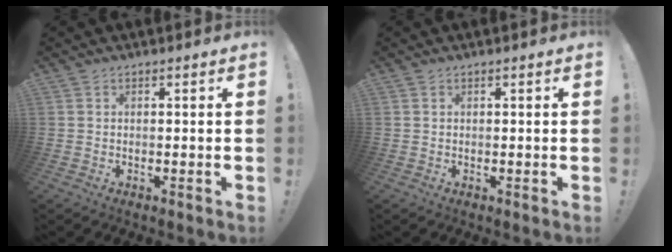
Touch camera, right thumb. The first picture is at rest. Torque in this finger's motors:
{"motor_torque": [-0.09, -0.22, 0.07, 0.00, 0.08]}